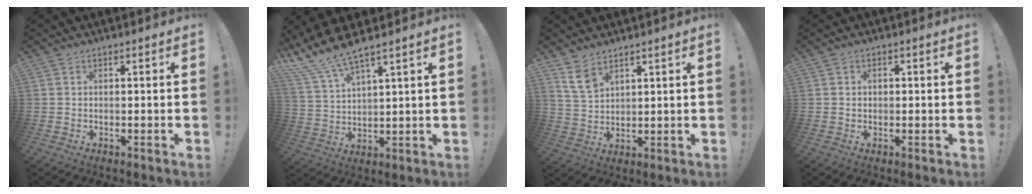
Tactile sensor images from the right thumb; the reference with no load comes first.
{"total": 8.9, "force": [8.0, 0.3, 4.0], "torque": [-0.104, -0.046, 0.147]}
{"total": 7.2, "force": [5.0, 3.9, 3.4], "torque": [-0.061, -0.025, 0.097]}
{"total": 1.2, "force": [0.0, 1.1, 0.5], "torque": [-0.007, 0.004, 0.000]}